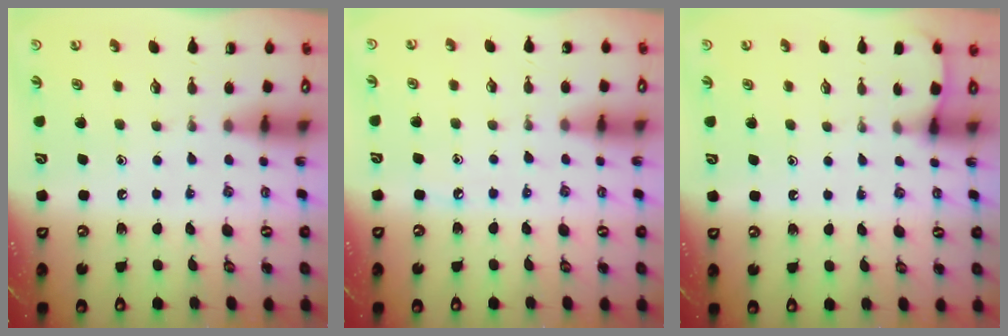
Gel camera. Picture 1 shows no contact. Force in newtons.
{"total": 6.2, "press": 6.2, "slide": 0.7}
{"total": 1.8, "press": 1.8, "slide": 0.2}